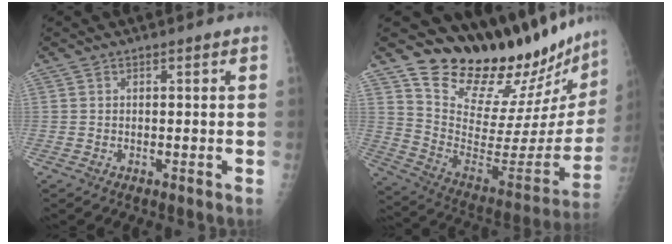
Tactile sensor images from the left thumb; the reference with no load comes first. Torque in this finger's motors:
{"motor_torque": [0.51, 0.22, 0.81, -1.96, 0.20]}